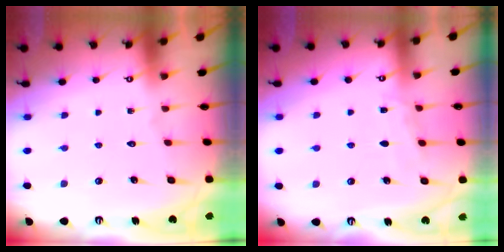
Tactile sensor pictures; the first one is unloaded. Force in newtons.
{"total": 4.8, "press": 4.8, "slide": 0.5}